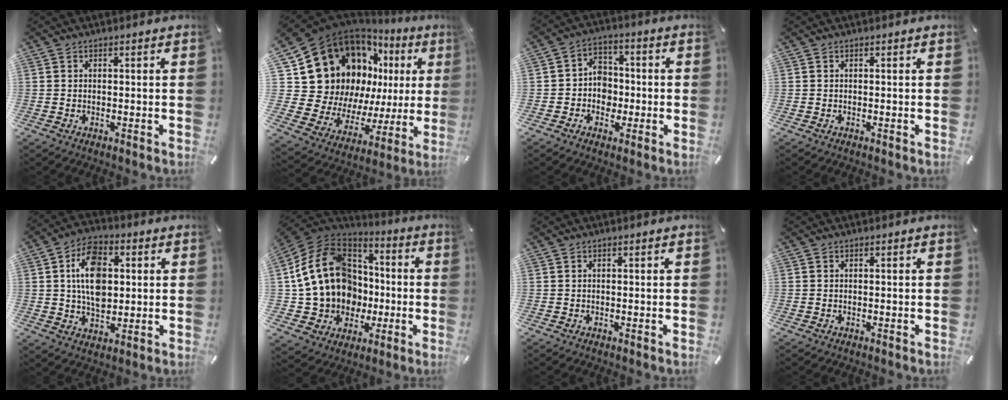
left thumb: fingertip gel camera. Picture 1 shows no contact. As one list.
[{"total": 21.5, "force": [8.1, 16.8, 10.7], "torque": [-0.167, -0.087, 0.189]}, {"total": 6.8, "force": [-1.3, 6.3, 2.1], "torque": [-0.031, 0.015, -0.023]}, {"total": 0.0}, {"total": 12.8, "force": [2.1, 8.7, 9.2], "torque": [-0.151, 0.006, 0.036]}, {"total": 19.8, "force": [1.0, 17.4, 9.5], "torque": [-0.201, -0.013, 0.042]}, {"total": 0.0}, {"total": 0.0}]